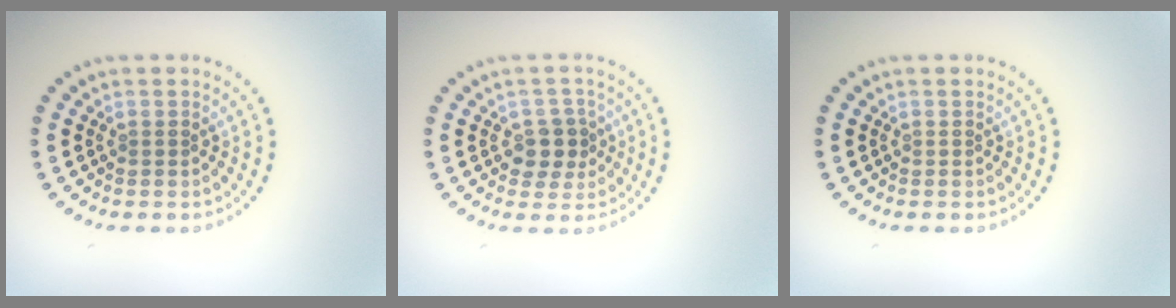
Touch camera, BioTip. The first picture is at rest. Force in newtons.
{"total": 2.8, "press": 2.6, "slide": 1.0}
{"total": 0.0}